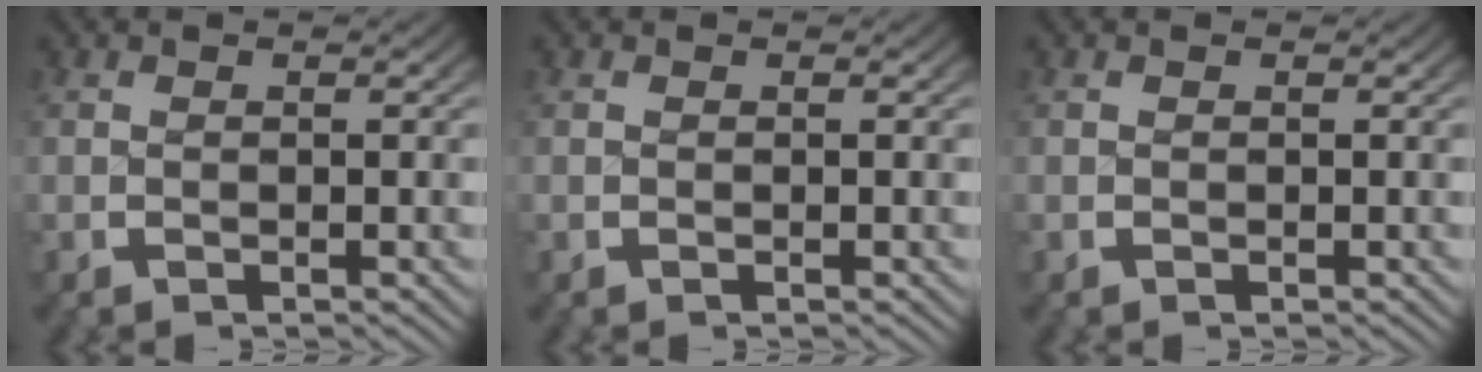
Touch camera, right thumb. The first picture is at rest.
{"total": 0.0}
{"total": 0.0}